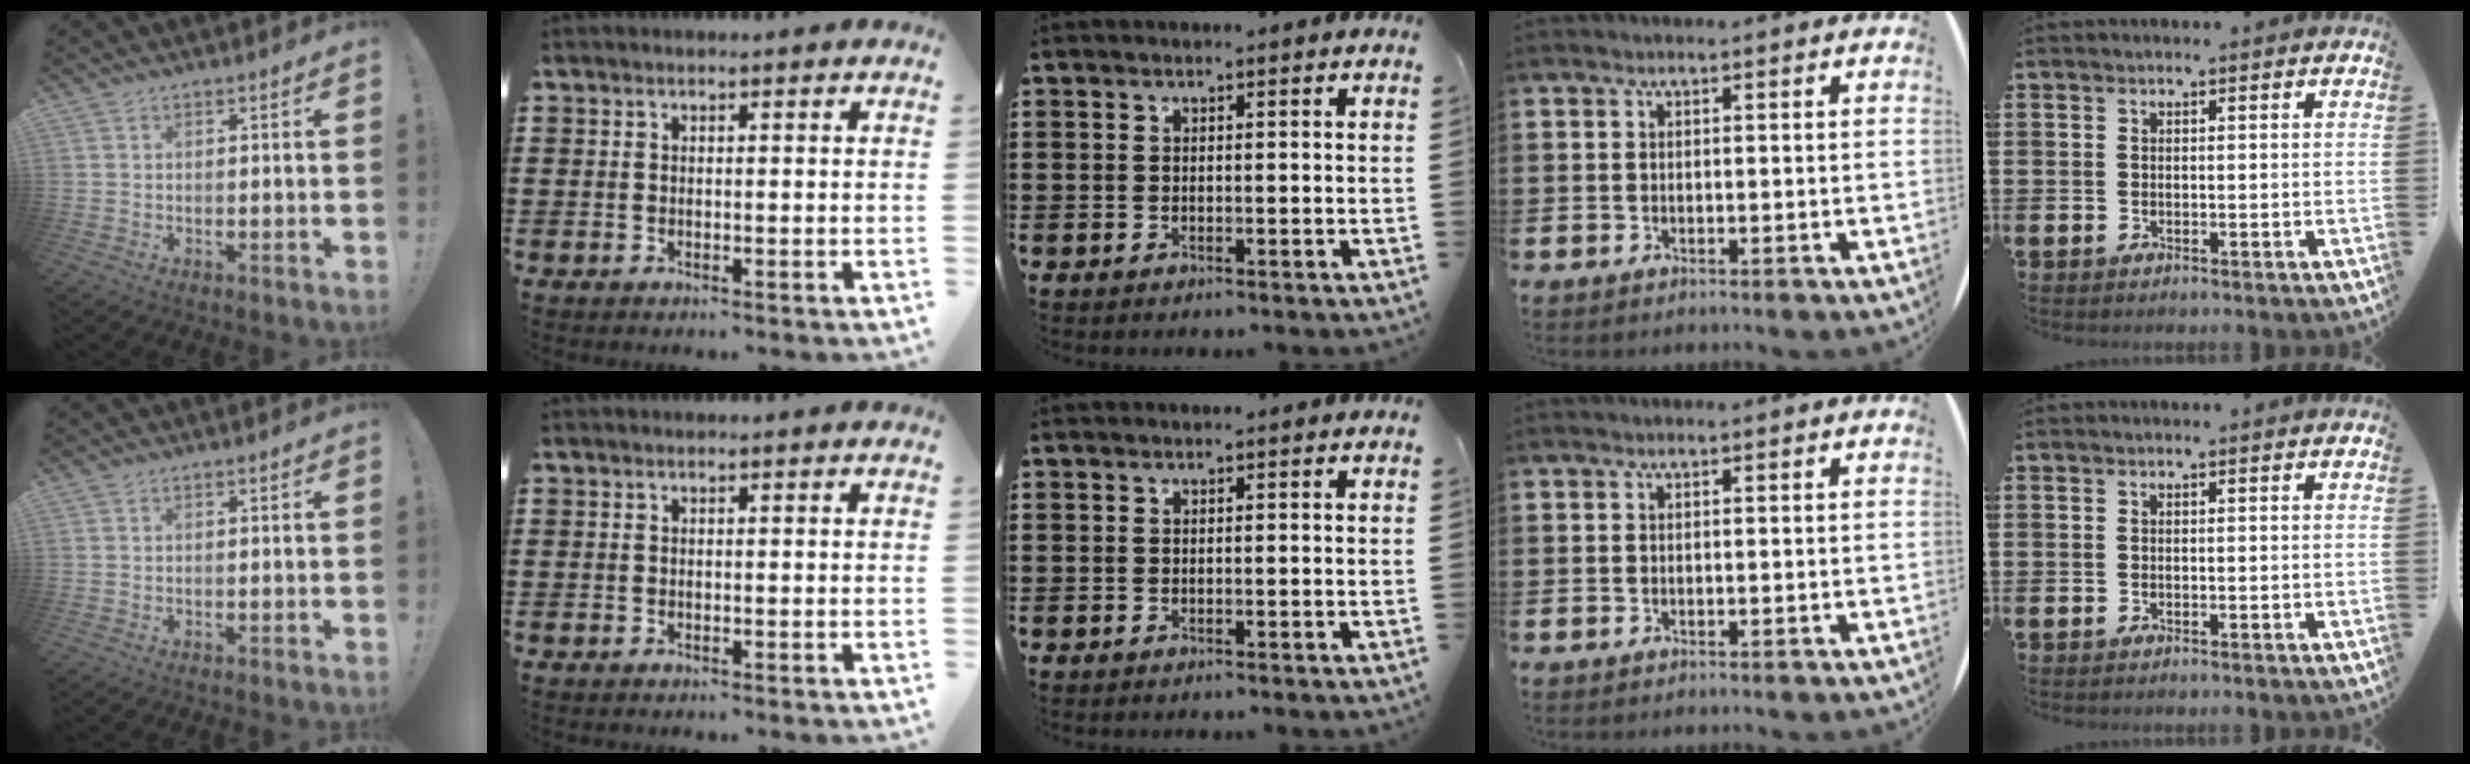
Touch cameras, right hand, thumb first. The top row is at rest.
{}